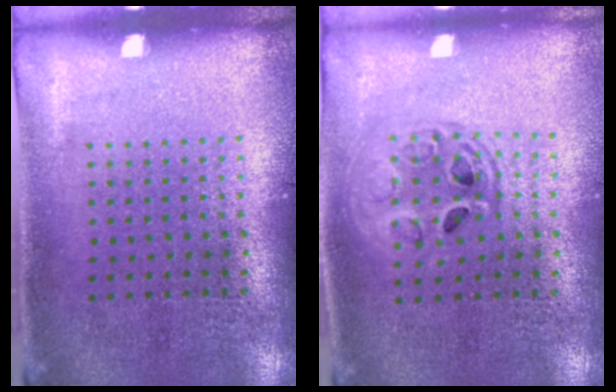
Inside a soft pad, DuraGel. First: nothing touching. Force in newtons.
{"total": 1.6, "press": 1.4, "slide": 0.7}